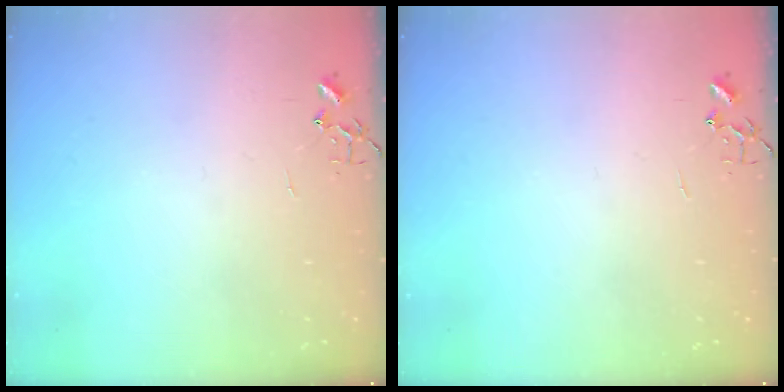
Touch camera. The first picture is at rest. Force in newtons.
{"total": 0.0}